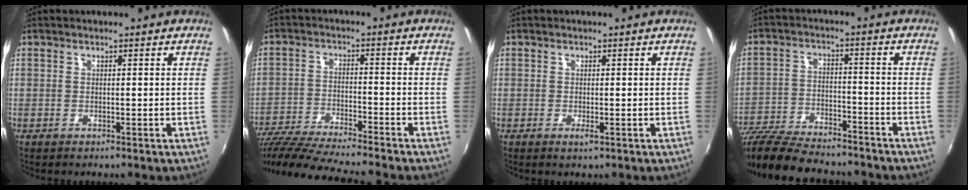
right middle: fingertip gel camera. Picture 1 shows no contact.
{"total": 16.2, "force": [-14.3, 0.2, 7.5], "torque": [-0.157, -0.034, -0.249]}
{"total": 1.0, "force": [-0.4, 0.1, 0.9], "torque": [-0.017, -0.004, -0.007]}
{"total": 20.0, "force": [-17.1, 5.3, 8.9], "torque": [-0.190, -0.031, -0.280]}